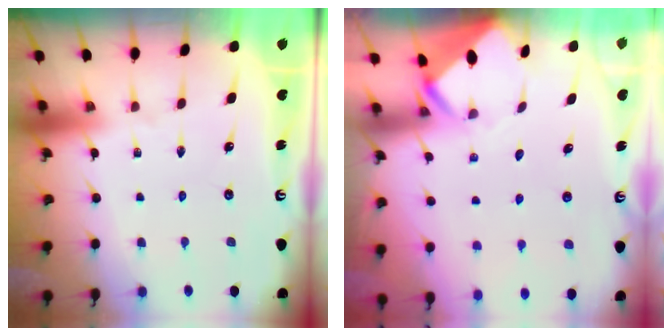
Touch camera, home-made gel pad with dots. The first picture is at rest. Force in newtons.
{"total": 3.1, "press": 3.1, "slide": 0.1}